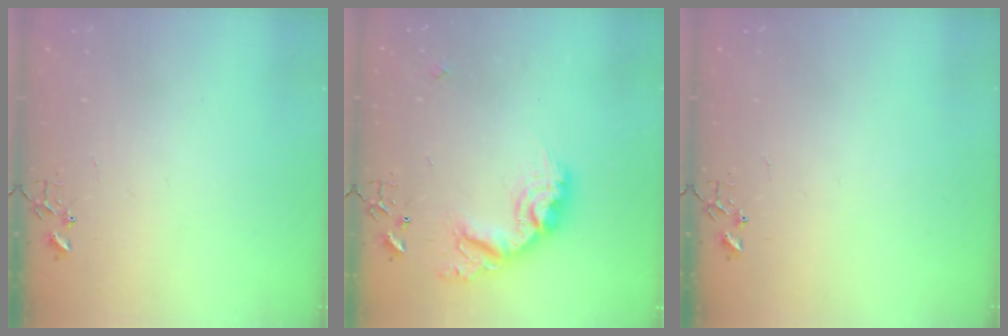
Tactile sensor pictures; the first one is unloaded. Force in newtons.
{"total": 17.9, "press": 17.8, "slide": 1.1}
{"total": 0.0}